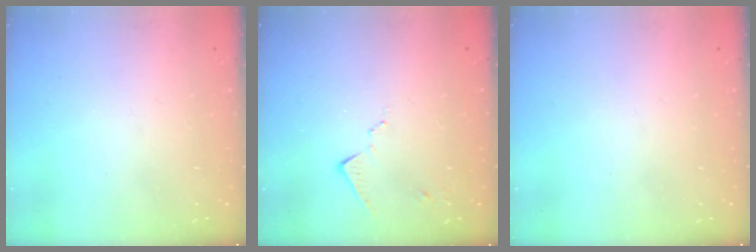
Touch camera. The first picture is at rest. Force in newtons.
{"total": 7.0, "press": 7.0, "slide": 0.7}
{"total": 0.0}